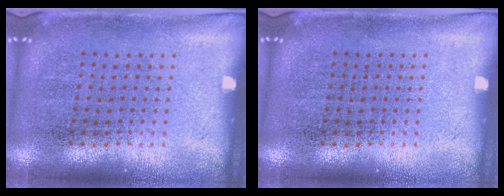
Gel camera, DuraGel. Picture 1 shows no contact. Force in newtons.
{"total": 0.0}